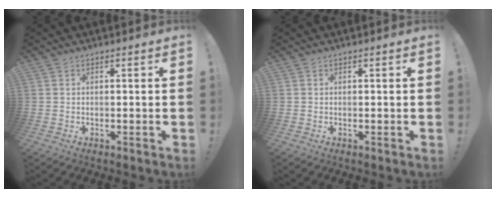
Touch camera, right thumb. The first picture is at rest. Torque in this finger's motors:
{"motor_torque": [0.00, 0.00, -0.08, 0.08, 0.03]}